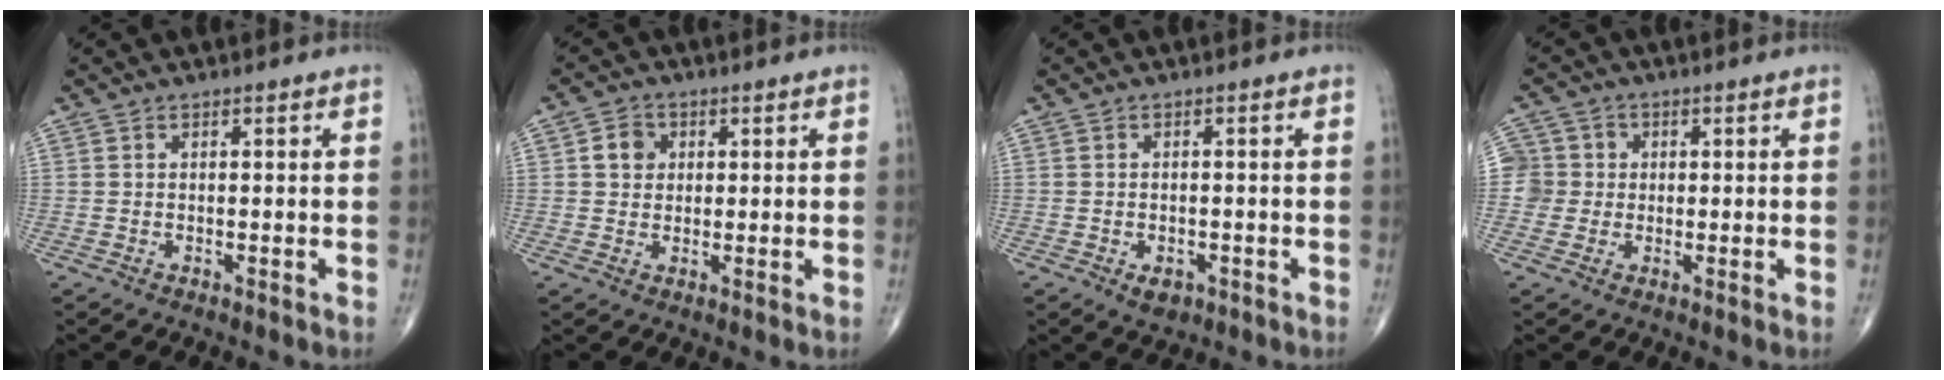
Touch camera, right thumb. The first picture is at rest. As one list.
[{"total": 3.9, "force": [0.8, 3.4, 1.7], "torque": [-0.013, 0.003, 0.010]}, {"total": 3.1, "force": [-1.4, 1.9, 1.9], "torque": [-0.022, 0.002, -0.014]}, {"total": 5.0, "force": [0.0, 5.0, 0.4], "torque": [0.023, 0.011, -0.008]}]